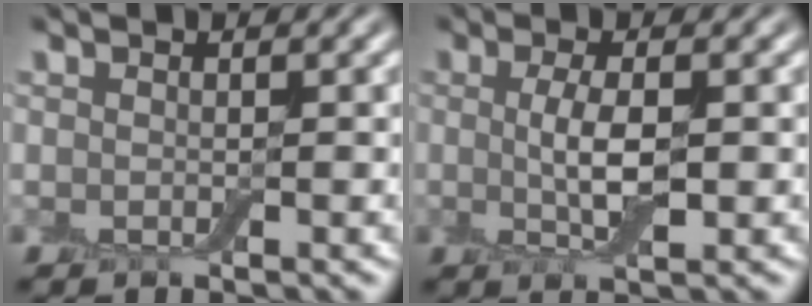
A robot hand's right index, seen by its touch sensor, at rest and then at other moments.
{"total": 3.0, "force": [0.1, 1.0, 2.8], "torque": [-0.060, -0.001, 0.004]}